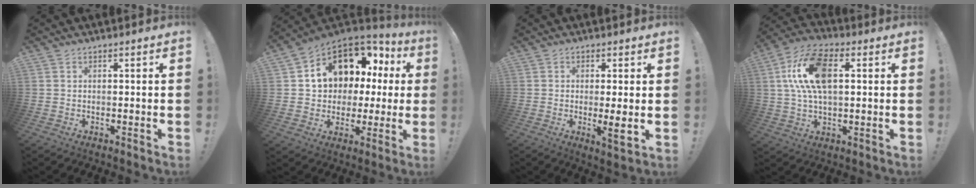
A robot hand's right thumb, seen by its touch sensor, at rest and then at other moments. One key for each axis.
{"total": 13.4, "fx": 5.8, "fy": 10.2, "fz": 6.5, "tx": -0.101, "ty": -0.038, "tz": 0.121}
{"total": 5.7, "fx": -0.6, "fy": 0.7, "fz": 5.6, "tx": -0.067, "ty": -0.017, "tz": -0.009}
{"total": 16.0, "fx": 3.0, "fy": 8.7, "fz": 13.1, "tx": -0.245, "ty": 0.007, "tz": 0.056}